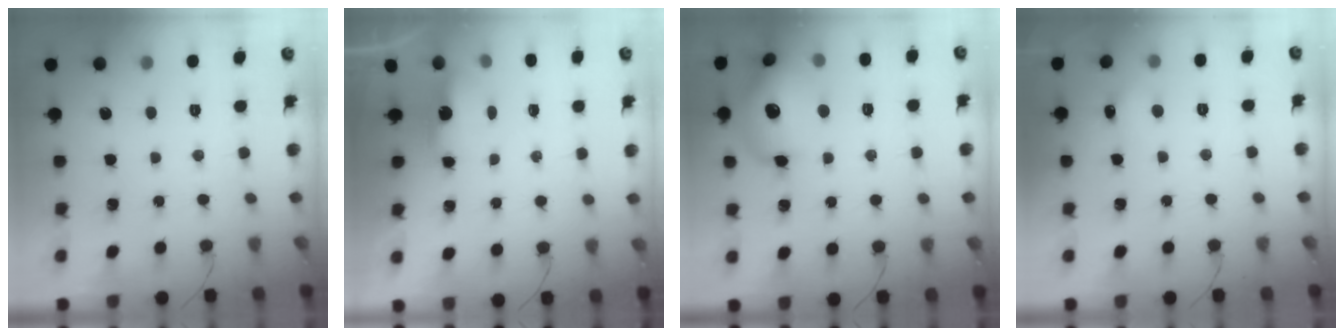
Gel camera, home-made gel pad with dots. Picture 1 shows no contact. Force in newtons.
{"total": 3.8, "press": 3.7, "slide": 0.8}
{"total": 16.1, "press": 16.0, "slide": 1.7}
{"total": 5.4, "press": 5.2, "slide": 1.6}